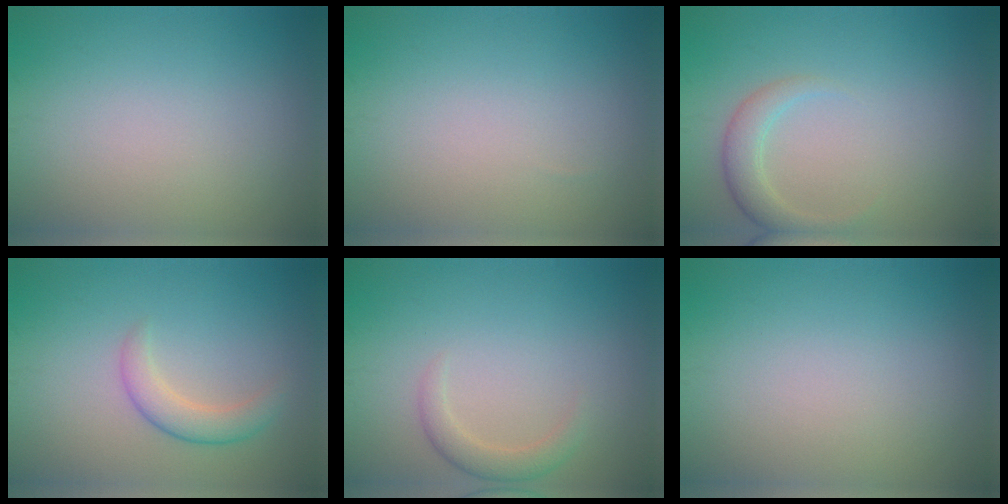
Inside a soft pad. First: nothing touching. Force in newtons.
{"total": 0.0}
{"total": 2.4, "press": 2.4, "slide": 0.2}
{"total": 2.6, "press": 2.6, "slide": 0.1}
{"total": 1.9, "press": 1.9, "slide": 0.1}
{"total": 0.0}